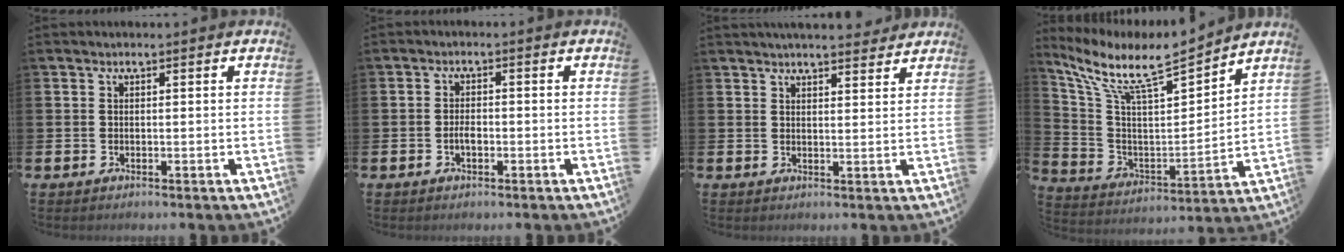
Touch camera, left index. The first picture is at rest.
{"total": 1.9, "force": [-0.6, 0.9, 1.5], "torque": [-0.028, 0.002, -0.012]}
{"total": 3.9, "force": [3.8, 0.2, 0.6], "torque": [-0.019, -0.014, 0.070]}
{"total": 10.1, "force": [8.7, 1.5, 4.9], "torque": [-0.138, -0.063, 0.144]}